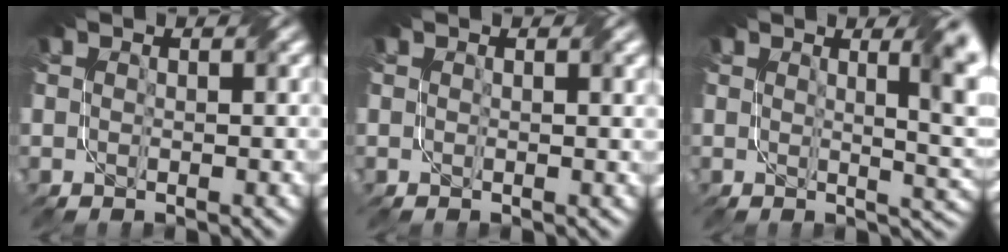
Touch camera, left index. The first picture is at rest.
{"total": 1.1, "force": [0.7, 0.2, 0.9], "torque": [-0.018, 0.001, 0.010]}
{"total": 5.2, "force": [1.9, 1.4, 4.6], "torque": [-0.050, -0.001, 0.030]}